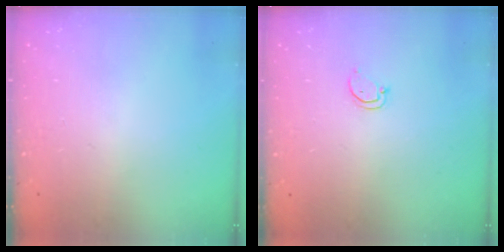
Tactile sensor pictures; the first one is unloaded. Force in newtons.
{"total": 2.5, "press": 2.5, "slide": 0.3}